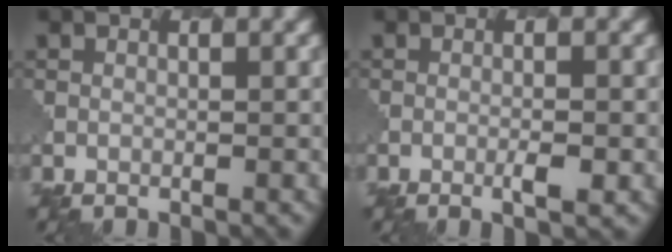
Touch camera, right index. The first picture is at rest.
{"total": 1.6, "force": [-0.4, 0.2, 1.5], "torque": [-0.025, 0.002, -0.006]}